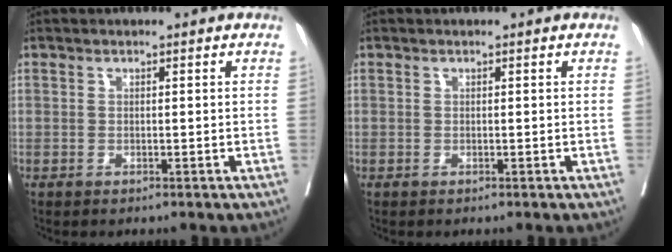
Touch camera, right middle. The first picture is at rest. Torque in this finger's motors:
{"motor_torque": [-0.01, 0.00, 0.00, -0.01]}